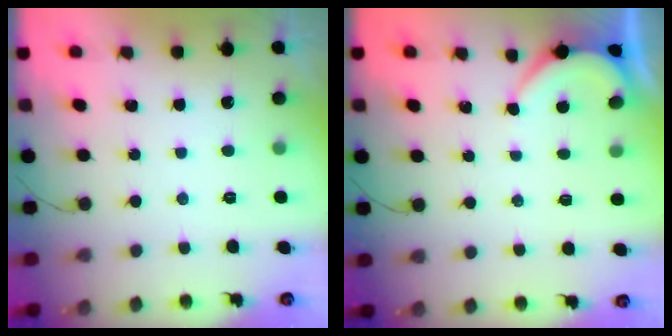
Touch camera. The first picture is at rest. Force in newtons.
{"total": 1.7, "press": 1.6, "slide": 0.4}